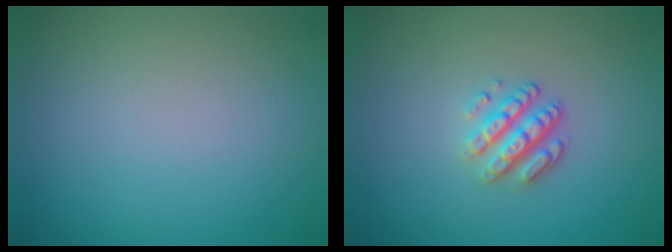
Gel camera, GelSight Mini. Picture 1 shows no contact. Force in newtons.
{"total": 3.2, "press": 2.5, "slide": 2.0}